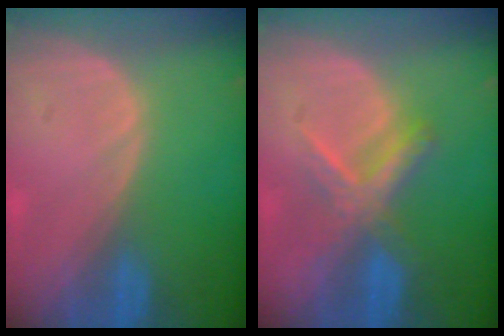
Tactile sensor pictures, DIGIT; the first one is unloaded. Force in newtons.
{"total": 5.7, "press": 5.7, "slide": 0.4}